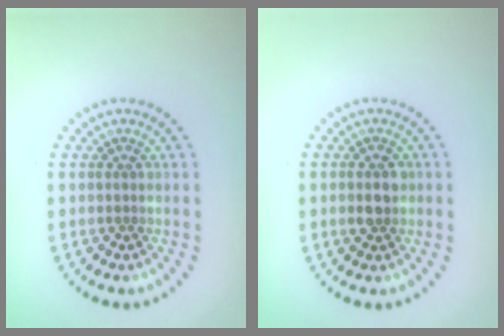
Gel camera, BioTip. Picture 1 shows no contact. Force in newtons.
{"total": 2.4, "press": 2.4, "slide": 0.1}